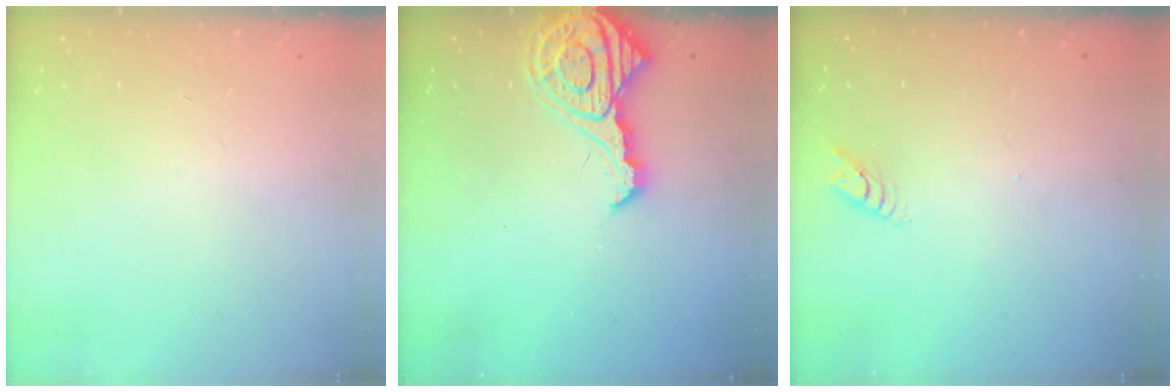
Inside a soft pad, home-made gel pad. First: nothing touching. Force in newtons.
{"total": 13.4, "press": 13.3, "slide": 1.3}
{"total": 3.6, "press": 3.5, "slide": 0.3}